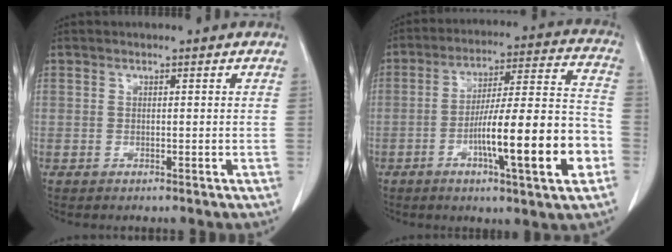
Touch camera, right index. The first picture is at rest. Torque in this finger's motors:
{"motor_torque": [1.78, -0.35, 0.97, 0.21]}